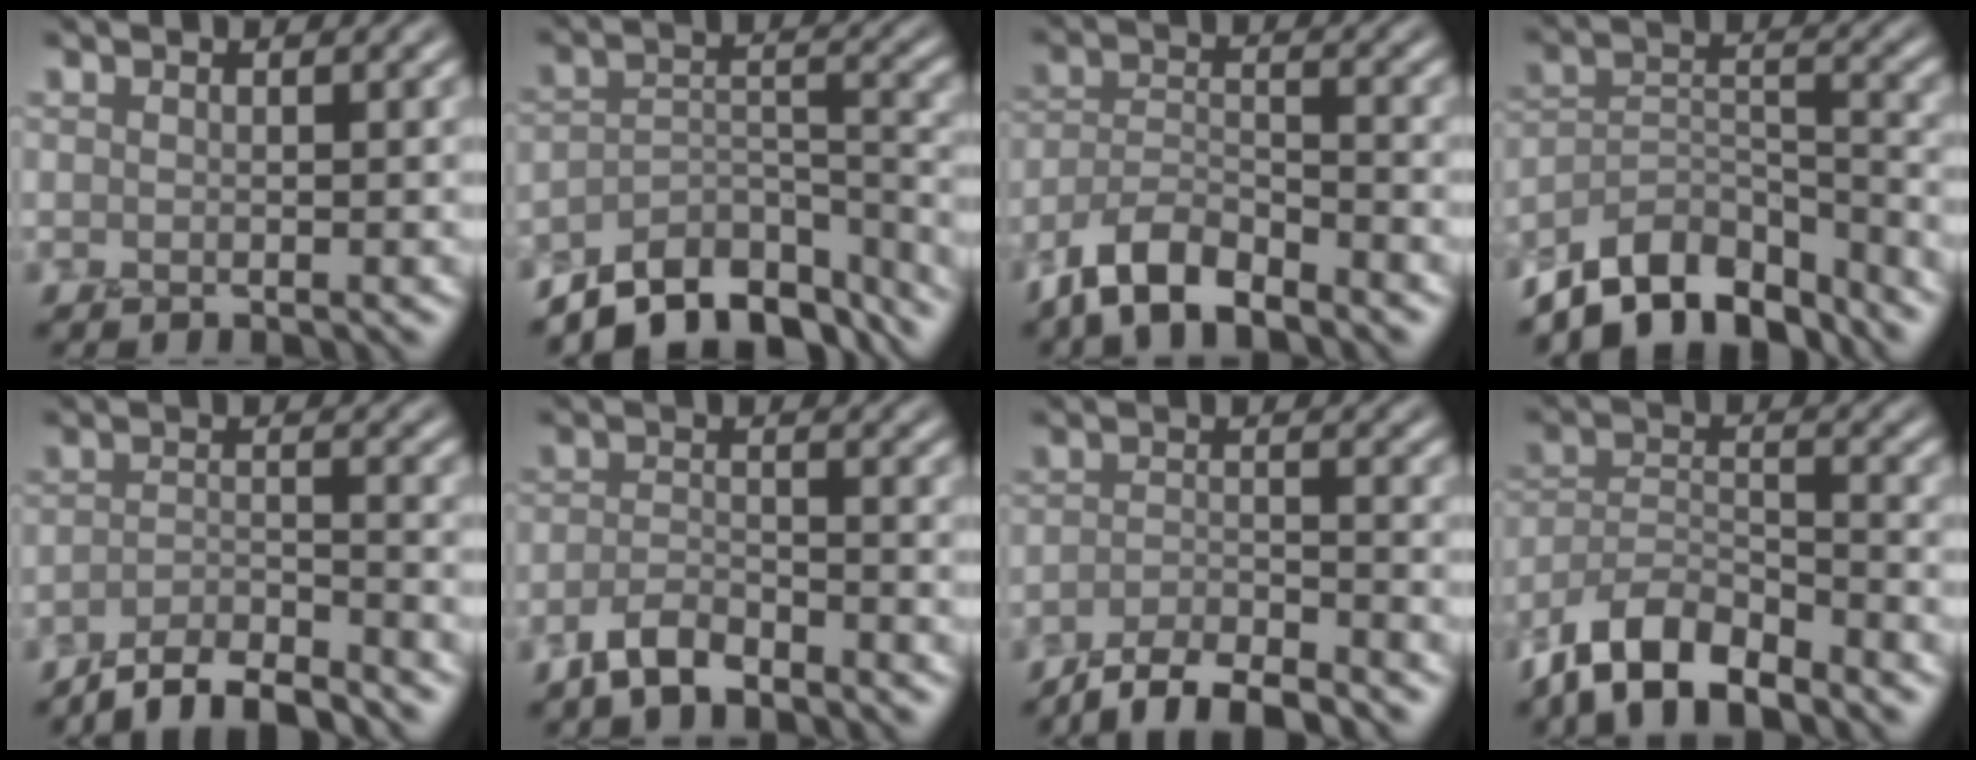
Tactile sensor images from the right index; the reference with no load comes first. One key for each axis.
{"total": 8.6, "fx": -7.1, "fy": 3.3, "fz": 3.6, "tx": -0.055, "ty": -0.009, "tz": -0.113}
{"total": 5.6, "fx": -4.5, "fy": 1.9, "fz": 2.8, "tx": -0.047, "ty": 0.000, "tz": -0.093}
{"total": 8.4, "fx": -7.1, "fy": 3.3, "fz": 3.0, "tx": -0.049, "ty": 0.003, "tz": -0.129}
{"total": 4.6, "fx": -4.2, "fy": 0.8, "fz": 1.9, "tx": -0.031, "ty": 0.001, "tz": -0.078}
{"total": 3.1, "fx": -2.6, "fy": 0.9, "fz": 1.5, "tx": -0.032, "ty": 0.002, "tz": -0.059}
{"total": 4.5, "fx": -4.0, "fy": 0.8, "fz": 2.0, "tx": -0.033, "ty": 0.000, "tz": -0.076}
{"total": 7.2, "fx": -5.7, "fy": 2.7, "fz": 3.6, "tx": -0.059, "ty": -0.002, "tz": -0.115}